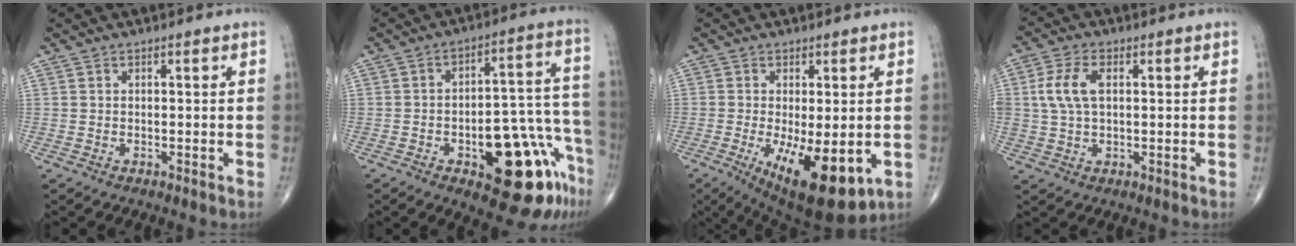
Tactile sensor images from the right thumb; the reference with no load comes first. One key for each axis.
{"total": 19.4, "fx": -9.5, "fy": 7.4, "fz": 15.2, "tx": -0.137, "ty": 0.080, "tz": -0.114}
{"total": 14.2, "fx": -4.0, "fy": 5.4, "fz": 12.5, "tx": -0.189, "ty": -0.025, "tz": -0.043}
{"total": 6.8, "fx": 1.2, "fy": 3.8, "fz": 5.6, "tx": -0.127, "ty": 0.009, "tz": 0.024}